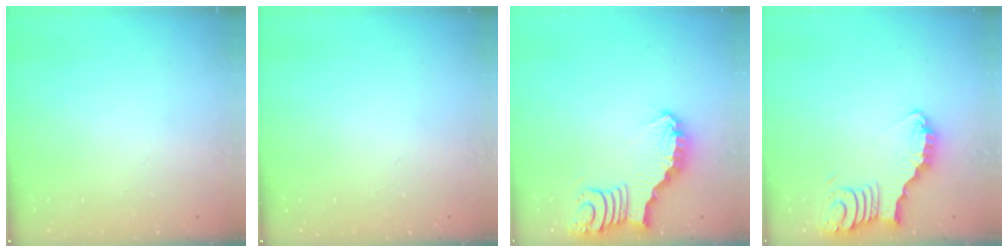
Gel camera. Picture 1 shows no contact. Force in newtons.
{"total": 0.0}
{"total": 4.0, "press": 3.9, "slide": 0.3}
{"total": 3.8, "press": 3.7, "slide": 0.3}